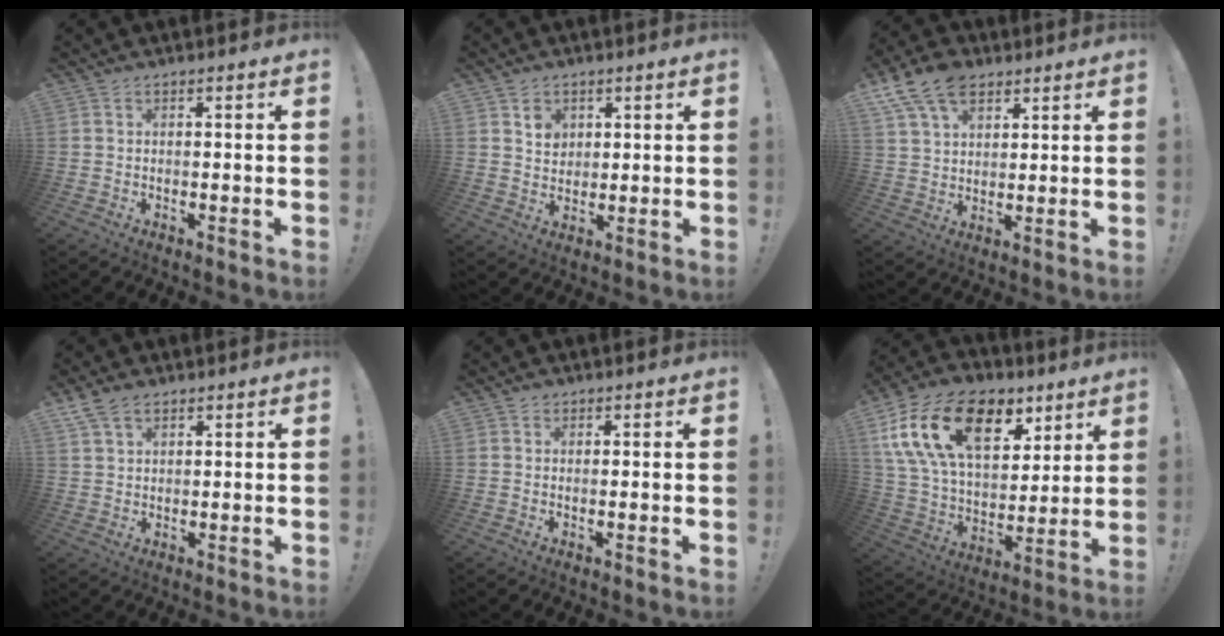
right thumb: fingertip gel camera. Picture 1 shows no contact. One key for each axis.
{"total": 5.0, "fx": 2.5, "fy": 4.1, "fz": 1.3, "tx": -0.001, "ty": -0.017, "tz": 0.041}
{"total": 13.5, "fx": 7.7, "fy": 8.7, "fz": 6.9, "tx": -0.114, "ty": -0.033, "tz": 0.148}
{"total": 5.8, "fx": 3.7, "fy": 3.2, "fz": 3.1, "tx": -0.062, "ty": -0.008, "tz": 0.074}
{"total": 1.0, "fx": 0.7, "fy": 0.7, "fz": 0.2, "tx": 0.001, "ty": 0.000, "tz": 0.012}
{"total": 24.0, "fx": 10.7, "fy": 14.9, "fz": 15.4, "tx": -0.279, "ty": -0.045, "tz": 0.204}